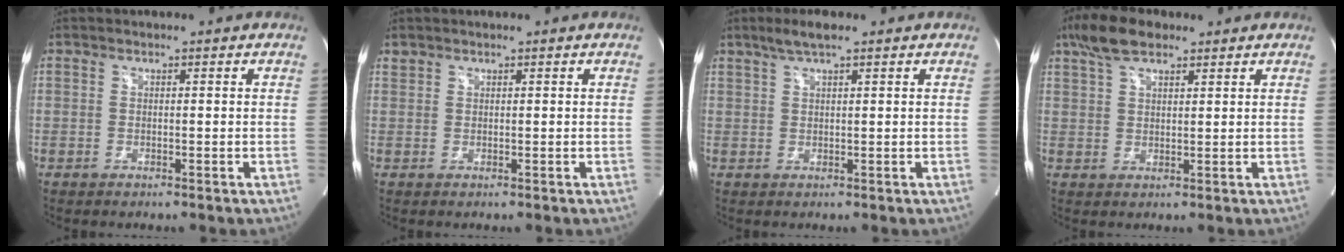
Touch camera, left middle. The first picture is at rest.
{"total": 0.7, "force": [0.6, 0.3, -0.1], "torque": [-0.002, 0.007, 0.013]}
{"total": 3.5, "force": [2.4, 0.4, 2.5], "torque": [-0.057, 0.008, 0.047]}
{"total": 6.6, "force": [4.6, 2.6, 4.0], "torque": [-0.085, 0.019, 0.086]}